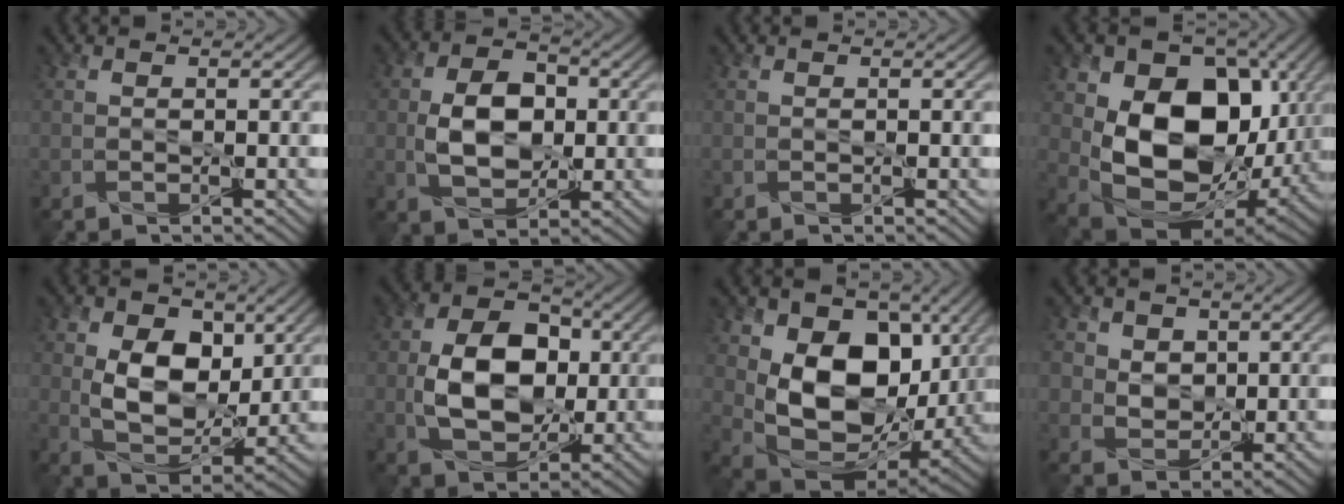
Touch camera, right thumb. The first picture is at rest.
{"total": 7.4, "force": [-0.3, 4.9, 5.5], "torque": [-0.110, 0.002, -0.006]}
{"total": 0.0}
{"total": 16.3, "force": [1.4, 11.5, 11.4], "torque": [-0.205, -0.025, 0.037]}
{"total": 10.0, "force": [2.0, 6.5, 7.3], "torque": [-0.152, -0.008, 0.033]}
{"total": 10.3, "force": [-0.2, 7.0, 7.5], "torque": [-0.150, 0.007, -0.004]}
{"total": 15.1, "force": [2.3, 10.4, 10.7], "torque": [-0.200, -0.022, 0.056]}
{"total": 4.9, "force": [1.9, 4.1, 2.0], "torque": [-0.084, -0.007, 0.041]}